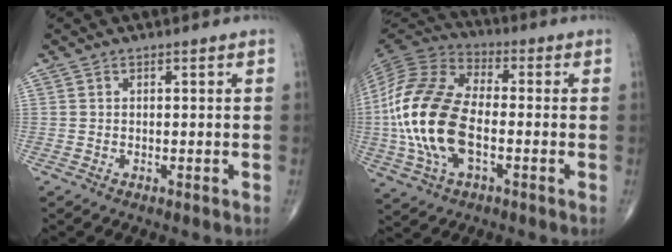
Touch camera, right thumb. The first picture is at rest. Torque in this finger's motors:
{"motor_torque": [0.00, 0.73, 2.12, 0.22, 0.69]}